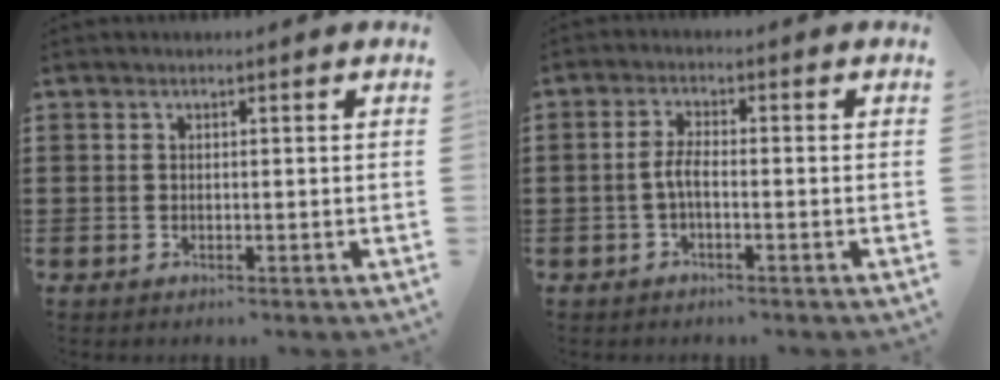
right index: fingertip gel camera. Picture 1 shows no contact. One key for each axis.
{"total": 2.9, "fx": -0.9, "fy": 0.7, "fz": 2.6, "tx": -0.063, "ty": -0.002, "tz": -0.022}